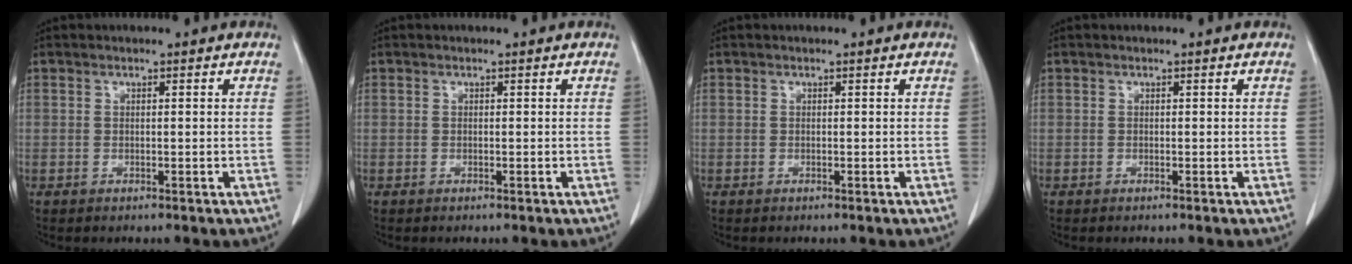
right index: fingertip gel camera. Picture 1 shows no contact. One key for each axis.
{"total": 0.0}
{"total": 0.0}
{"total": 0.0}